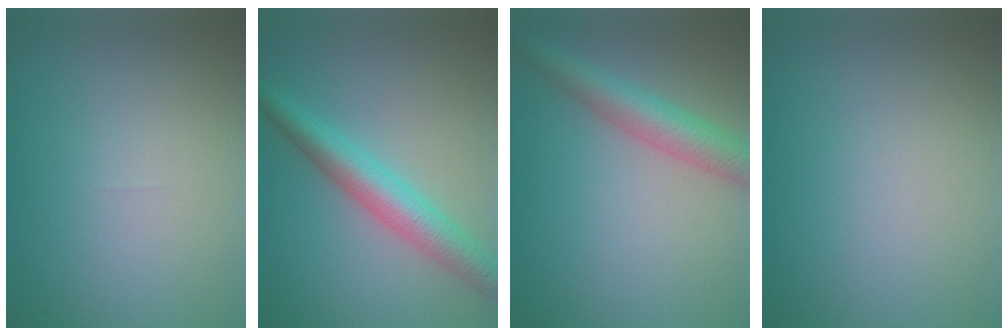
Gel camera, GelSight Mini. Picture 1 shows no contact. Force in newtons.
{"total": 4.9, "press": 4.9, "slide": 0.1}
{"total": 4.5, "press": 4.5, "slide": 0.1}
{"total": 0.0}